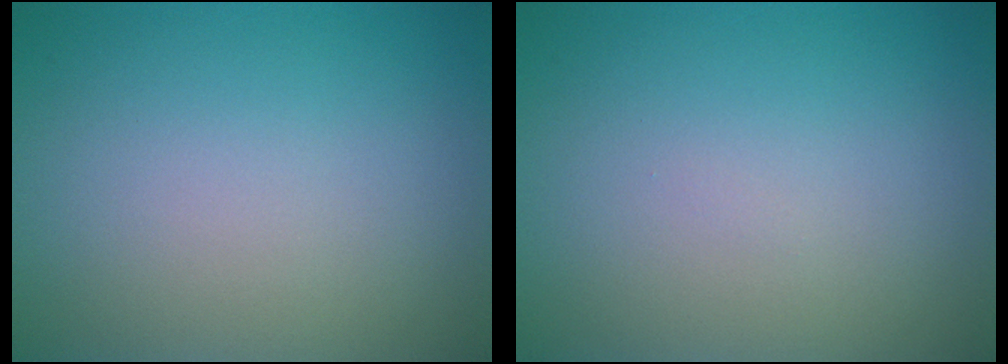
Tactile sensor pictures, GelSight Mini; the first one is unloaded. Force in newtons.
{"total": 0.0}